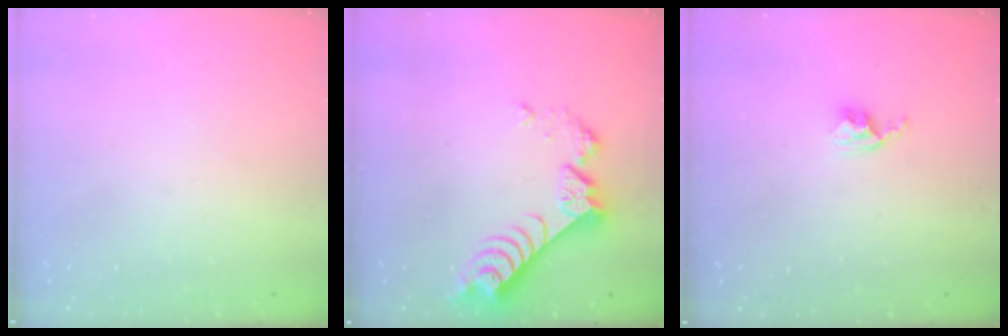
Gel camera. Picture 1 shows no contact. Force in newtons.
{"total": 8.1, "press": 8.0, "slide": 0.6}
{"total": 2.9, "press": 2.9, "slide": 0.4}